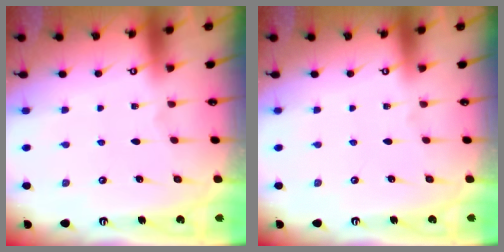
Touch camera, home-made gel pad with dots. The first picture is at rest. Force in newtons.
{"total": 0.0}